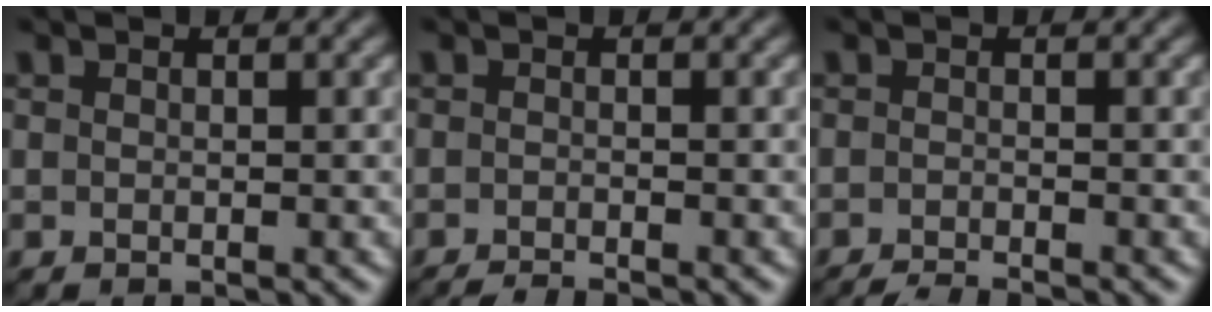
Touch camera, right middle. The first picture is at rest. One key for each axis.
{"total": 2.4, "fx": -2.2, "fy": 0.2, "fz": 0.9, "tx": -0.012, "ty": -0.002, "tz": -0.043}
{"total": 3.0, "fx": -2.8, "fy": 0.2, "fz": 1.1, "tx": -0.018, "ty": -0.002, "tz": -0.053}